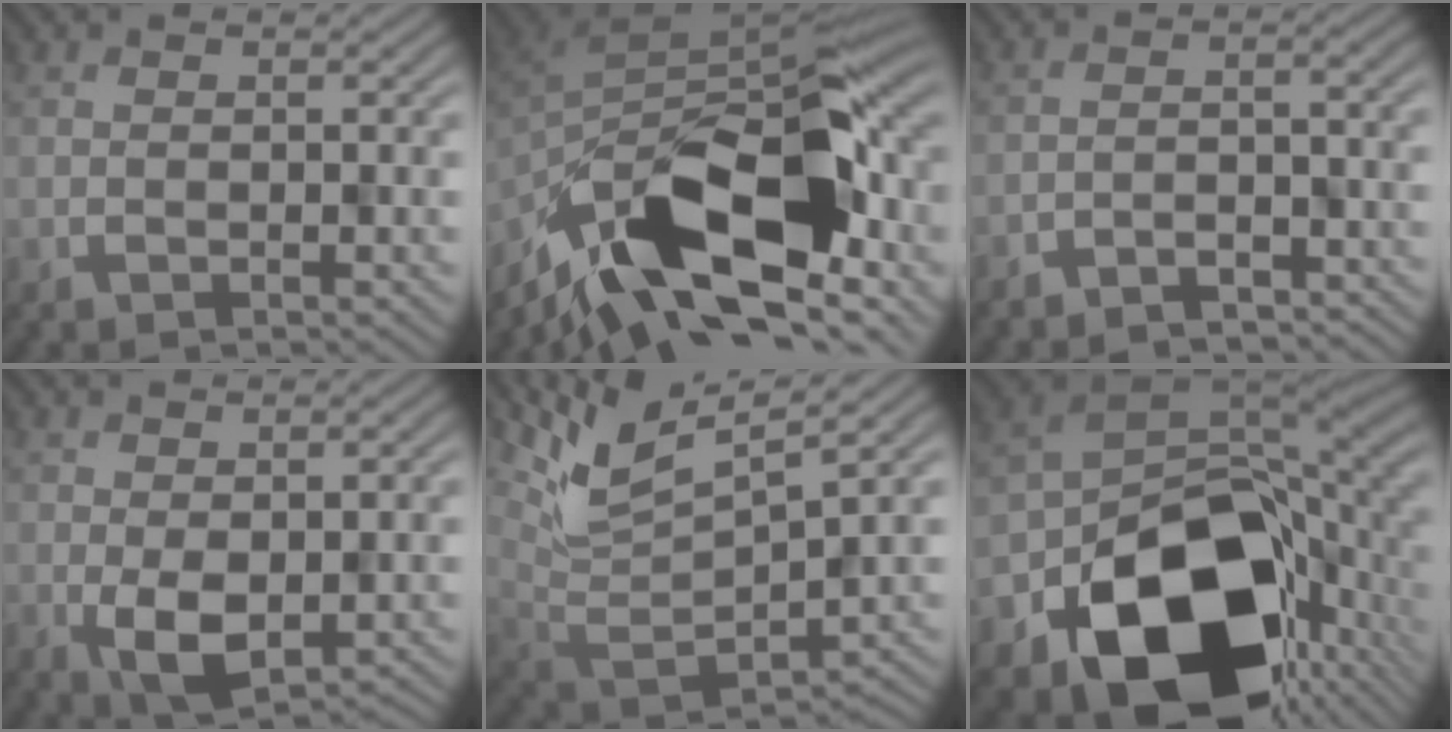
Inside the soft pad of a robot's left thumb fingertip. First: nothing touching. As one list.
[{"total": 14.3, "force": [-7.6, 7.5, 9.6], "torque": [-0.175, -0.026, -0.132]}, {"total": 4.3, "force": [-4.0, 0.8, 1.2], "torque": [-0.022, -0.005, -0.060]}, {"total": 5.2, "force": [-1.1, 3.2, 3.9], "torque": [-0.079, -0.022, -0.007]}, {"total": 8.8, "force": [6.7, 2.5, 5.1], "torque": [-0.120, -0.011, 0.141]}, {"total": 17.3, "force": [-6.7, 12.1, 10.3], "torque": [-0.183, -0.065, -0.090]}]